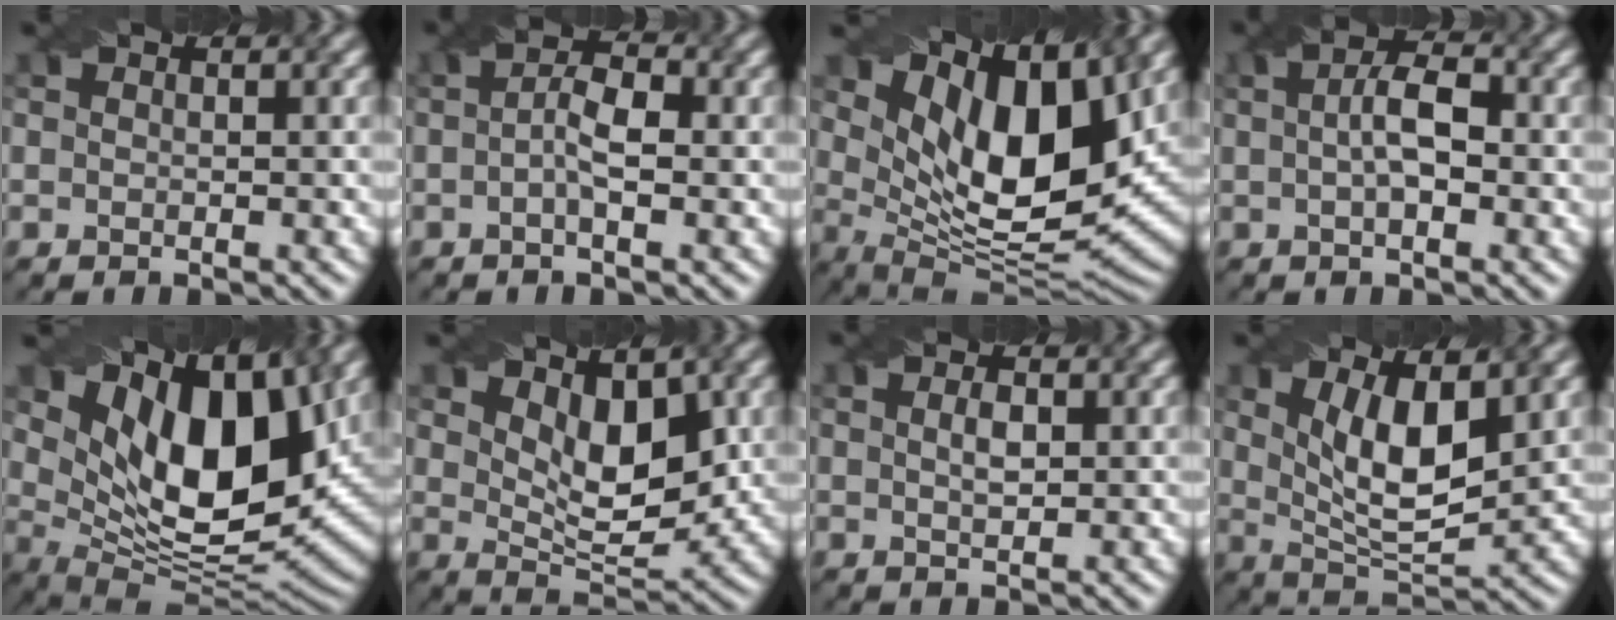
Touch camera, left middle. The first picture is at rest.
{"total": 3.0, "force": [-0.4, 0.9, 2.8], "torque": [-0.056, 0.004, -0.009]}
{"total": 12.7, "force": [5.2, 5.5, 10.2], "torque": [-0.178, -0.003, 0.098]}
{"total": 3.8, "force": [0.2, 1.5, 3.5], "torque": [-0.063, 0.007, -0.001]}
{"total": 14.3, "force": [5.7, 6.8, 11.2], "torque": [-0.189, -0.001, 0.103]}
{"total": 5.8, "force": [2.1, 2.9, 4.6], "torque": [-0.072, -0.013, 0.036]}
{"total": 1.5, "force": [0.4, 0.6, 1.3], "torque": [-0.027, 0.001, 0.009]}
{"total": 6.8, "force": [2.4, 2.5, 5.9], "torque": [-0.109, -0.010, 0.045]}